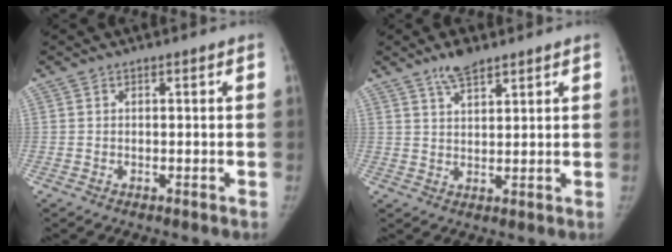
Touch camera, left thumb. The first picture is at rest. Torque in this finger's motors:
{"motor_torque": [0.49, -0.39, 0.55, -0.39, 0.13]}